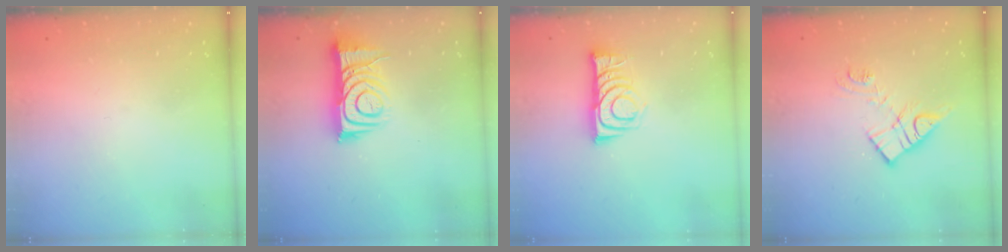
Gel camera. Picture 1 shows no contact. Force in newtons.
{"total": 10.9, "press": 10.8, "slide": 1.1}
{"total": 9.0, "press": 9.0, "slide": 1.1}
{"total": 10.8, "press": 10.8, "slide": 0.7}